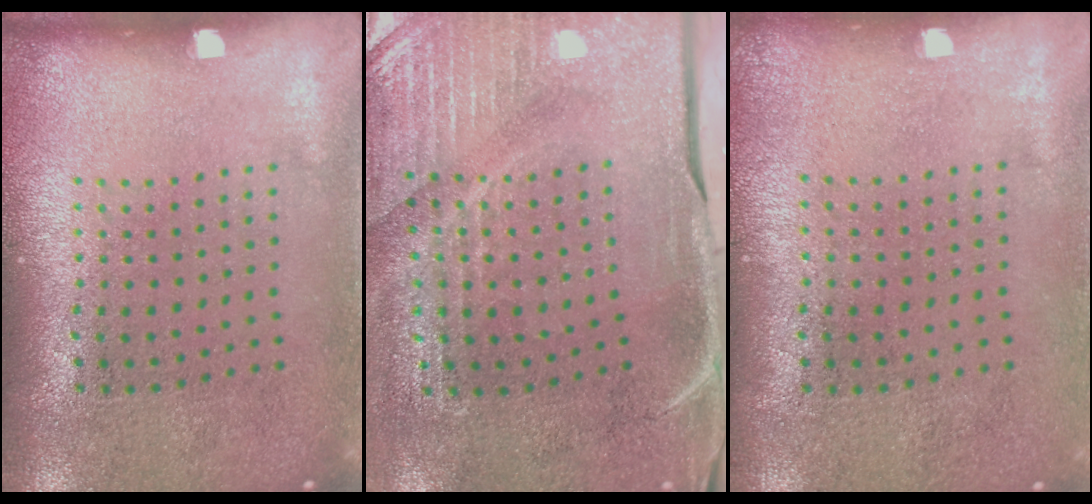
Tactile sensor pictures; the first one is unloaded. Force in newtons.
{"total": 4.7, "press": 4.0, "slide": 2.5}
{"total": 0.0}